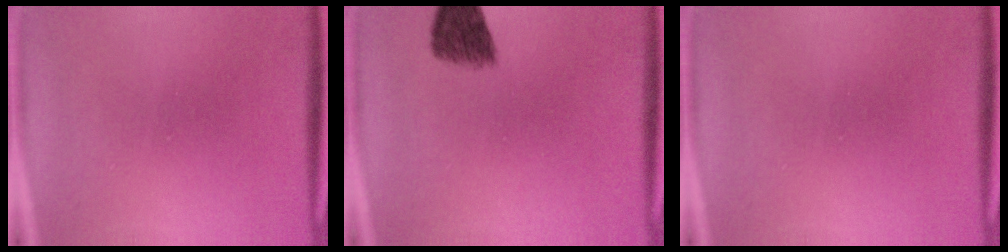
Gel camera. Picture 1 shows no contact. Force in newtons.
{"total": 4.2}
{"total": 0.0}